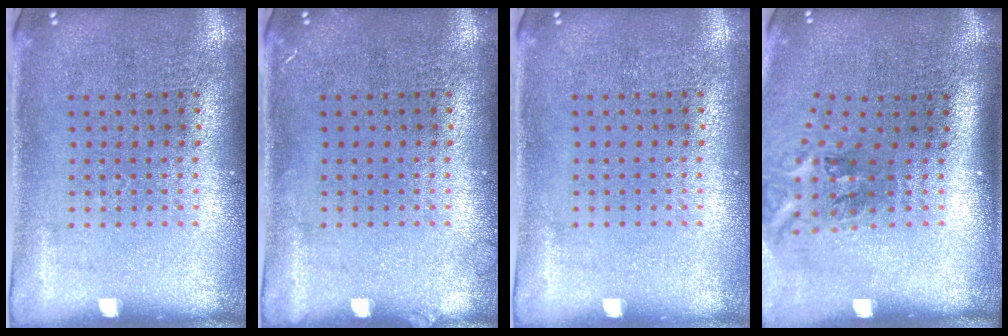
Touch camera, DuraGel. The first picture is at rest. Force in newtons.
{"total": 0.6, "press": 0.5, "slide": 0.1}
{"total": 0.0}
{"total": 2.1, "press": 1.3, "slide": 1.6}